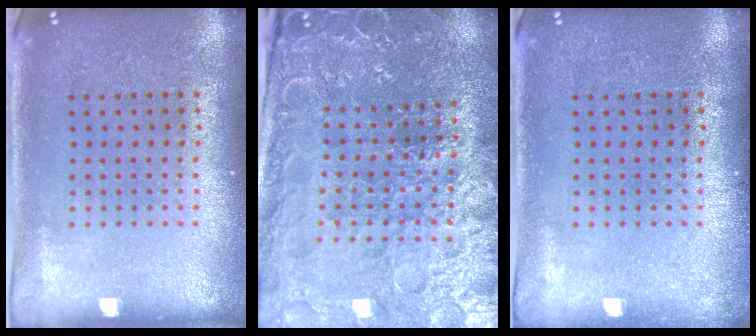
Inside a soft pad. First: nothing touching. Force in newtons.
{"total": 4.2, "press": 4.1, "slide": 0.9}
{"total": 0.6, "press": 0.6, "slide": 0.2}